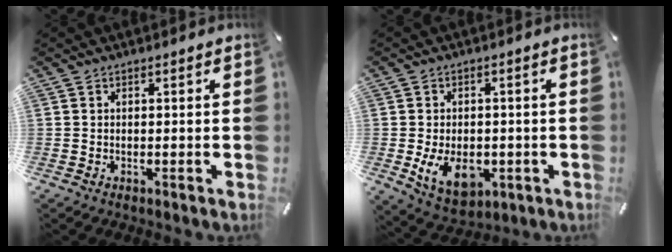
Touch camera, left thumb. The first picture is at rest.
{"total": 9.5, "force": [-2.0, 6.6, 6.5], "torque": [-0.119, -0.005, -0.034]}